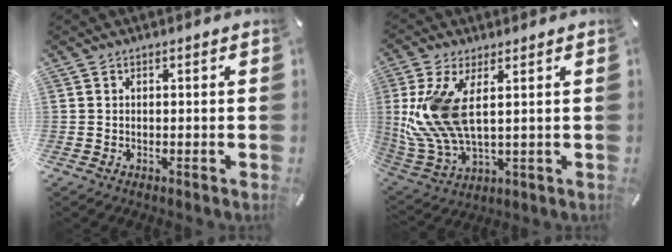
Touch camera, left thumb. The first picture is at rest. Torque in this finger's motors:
{"motor_torque": [0.96, 1.15, 2.41, -0.35, 0.36]}